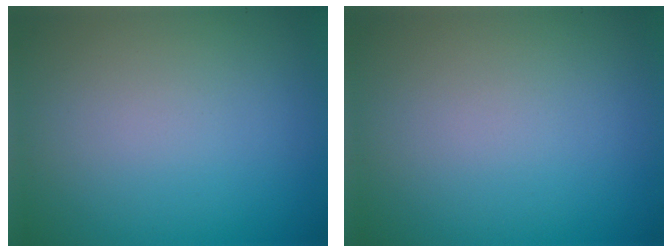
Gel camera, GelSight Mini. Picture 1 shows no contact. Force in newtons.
{"total": 0.0}